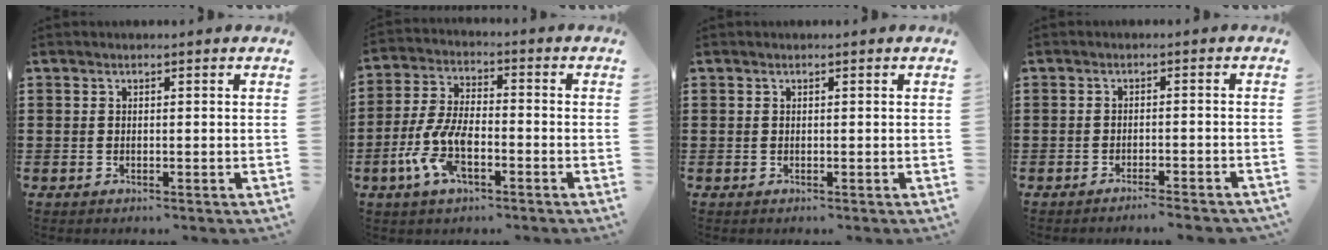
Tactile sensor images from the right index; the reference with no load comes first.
{"total": 8.5, "force": [-3.4, 3.9, 6.7], "torque": [-0.169, -0.006, -0.072]}
{"total": 0.0}
{"total": 2.1, "force": [-1.9, -0.5, 0.7], "torque": [-0.014, -0.004, -0.038]}